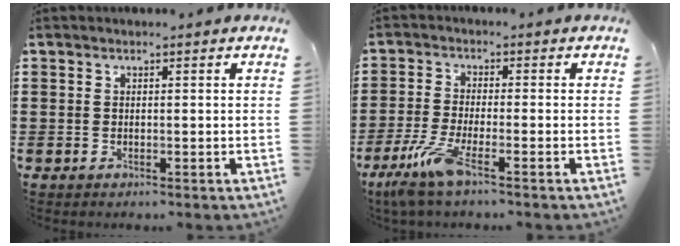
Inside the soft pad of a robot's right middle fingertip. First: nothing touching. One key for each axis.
{"total": 6.2, "fx": -3.6, "fy": 1.0, "fz": 5.0, "tx": -0.122, "ty": -0.019, "tz": -0.071}